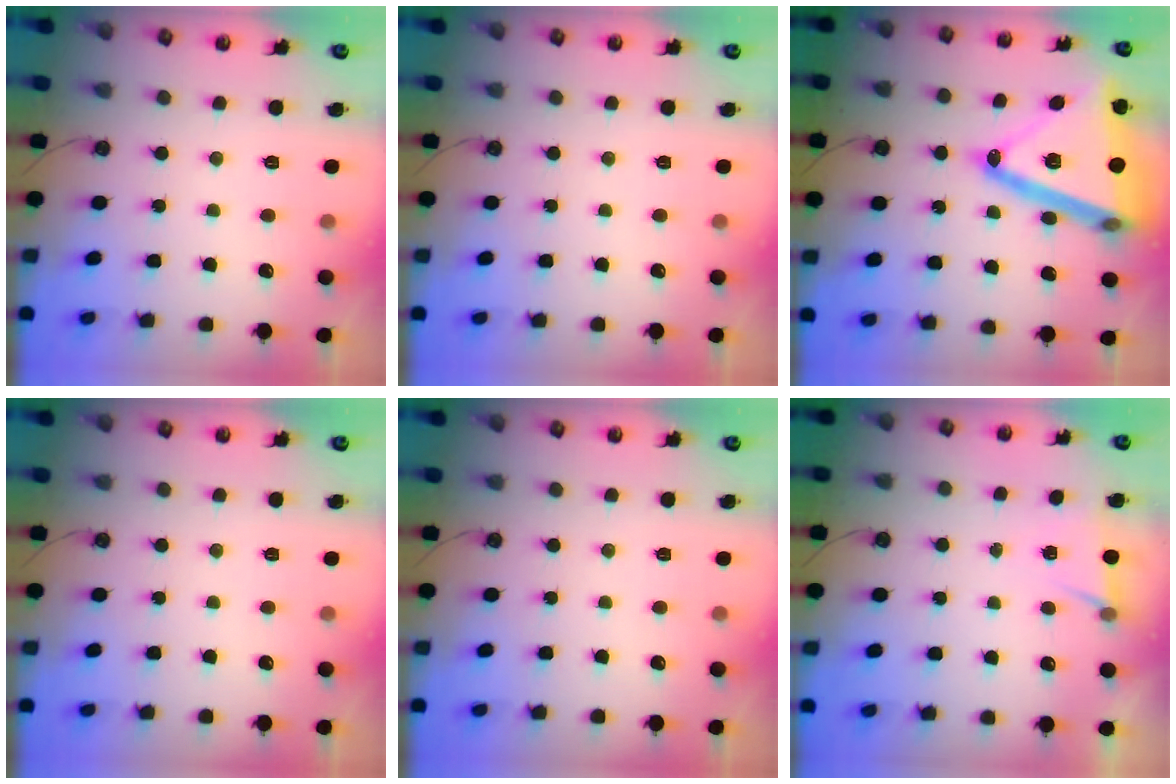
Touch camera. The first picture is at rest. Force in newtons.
{"total": 0.0}
{"total": 29.4, "press": 29.1, "slide": 4.1}
{"total": 0.0}
{"total": 0.0}
{"total": 4.5, "press": 1.3, "slide": 4.4}